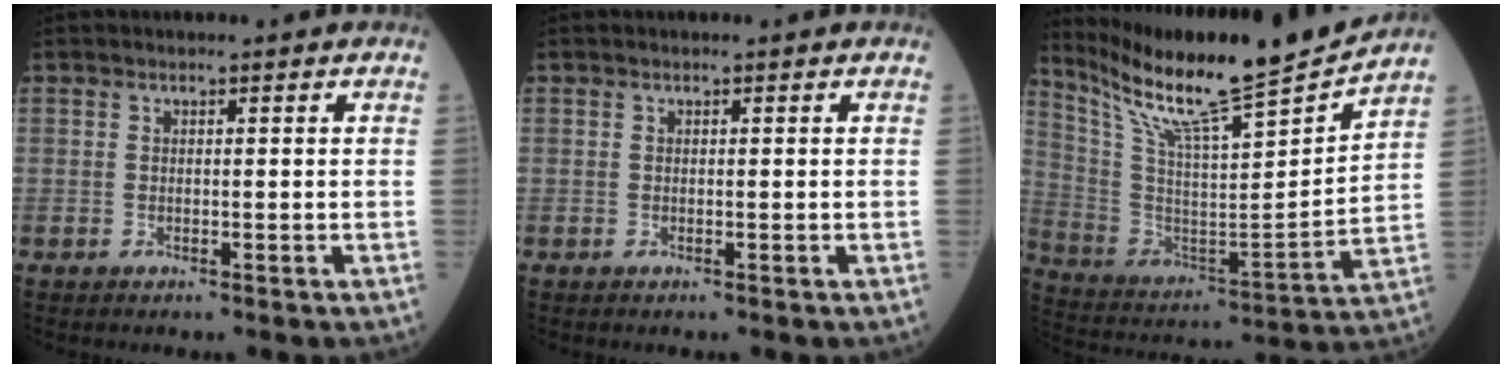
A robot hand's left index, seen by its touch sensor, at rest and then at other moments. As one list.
[{"total": 0.0}, {"total": 20.4, "force": [18.1, -1.1, 9.4], "torque": [-0.177, -0.040, 0.304]}]